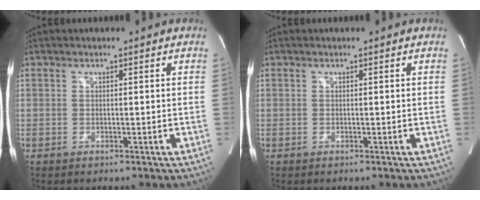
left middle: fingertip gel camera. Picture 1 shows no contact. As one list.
[{"total": 0.0}]